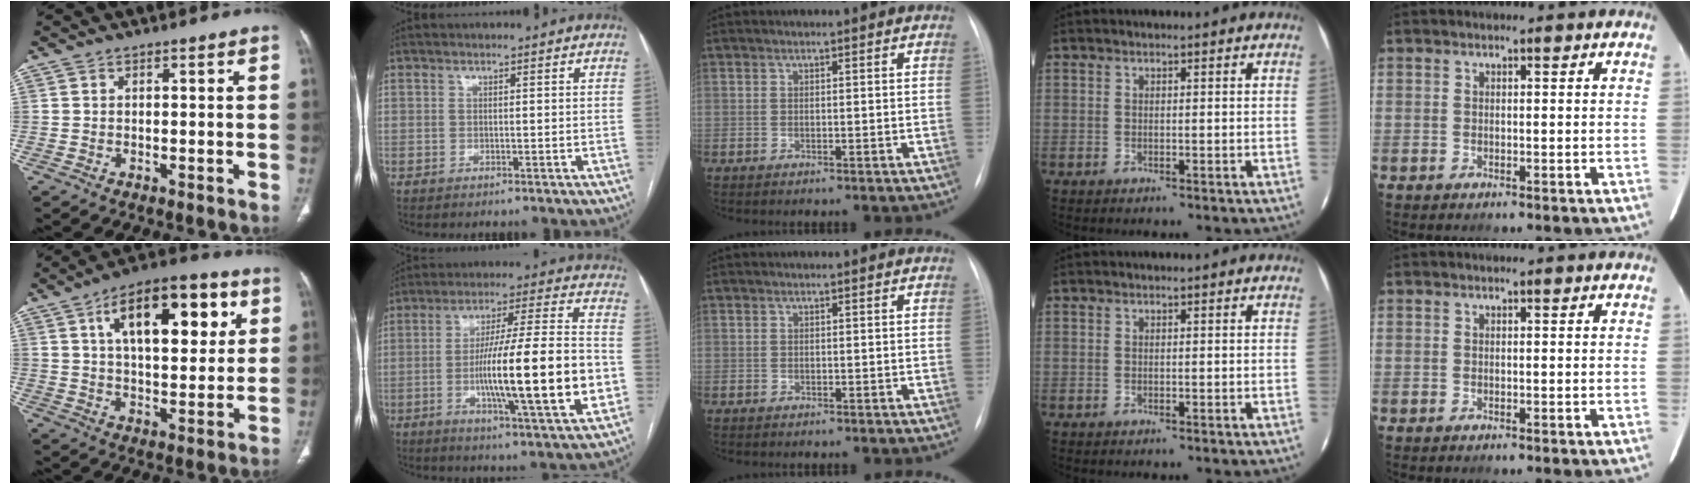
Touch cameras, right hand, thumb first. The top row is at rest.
{"thumb": {"total": 19.8, "force": [7.2, 9.3, 15.9], "torque": [-0.207, -0.006, 0.109]}, "index": {"total": 19.8, "force": [-3.4, 1.1, 19.5], "torque": [-0.304, 0.000, -0.049]}, "middle": {"total": 0.5, "force": [-0.4, 0.4, 0.1], "torque": [-0.004, 0.002, -0.006]}}